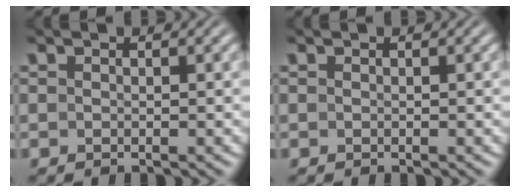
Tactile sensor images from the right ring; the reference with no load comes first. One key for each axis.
{"total": 0.0}